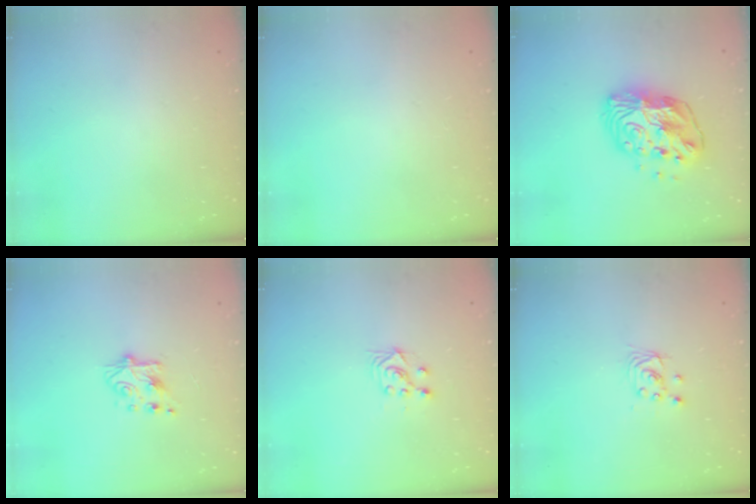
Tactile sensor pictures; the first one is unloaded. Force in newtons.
{"total": 0.0}
{"total": 14.1, "press": 14.1, "slide": 1.2}
{"total": 6.4, "press": 6.4, "slide": 0.5}
{"total": 4.0, "press": 3.8, "slide": 1.1}
{"total": 2.8, "press": 2.8, "slide": 0.2}